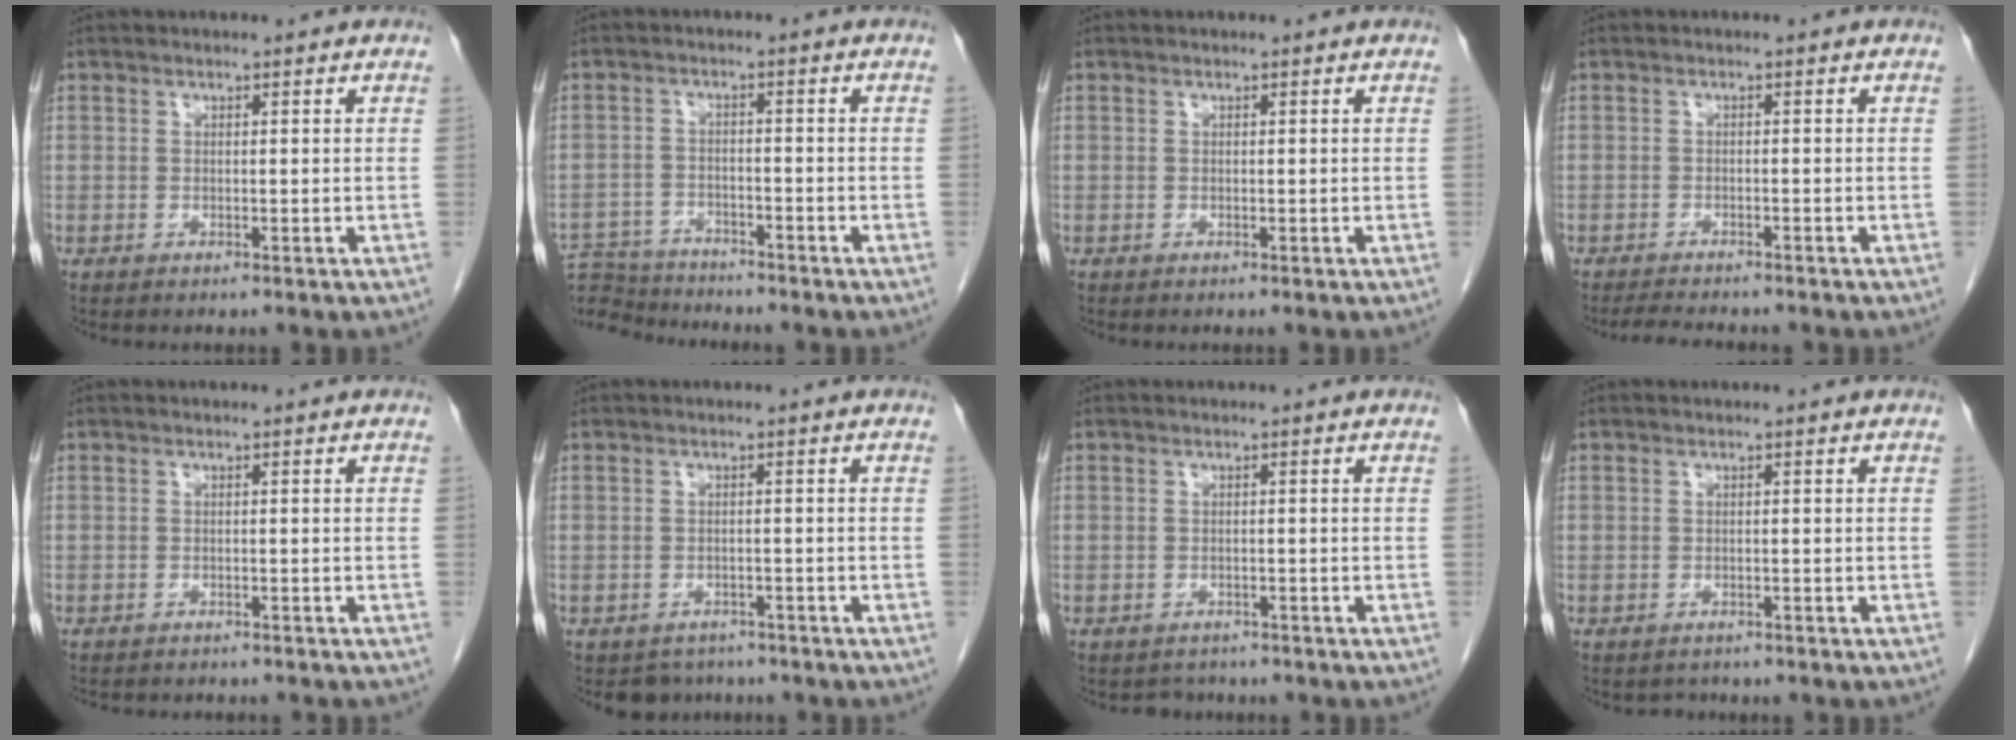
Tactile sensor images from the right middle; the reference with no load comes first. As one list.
[{"total": 9.1, "force": [-8.9, 1.7, 1.1], "torque": [-0.024, 0.004, -0.153]}, {"total": 0.0}, {"total": 4.4, "force": [-4.1, 0.5, 1.6], "torque": [-0.028, -0.014, -0.063]}, {"total": 5.6, "force": [-5.0, 1.7, 1.9], "torque": [-0.026, -0.002, -0.062]}, {"total": 3.8, "force": [-3.2, 2.1, -0.2], "torque": [0.002, 0.005, -0.045]}, {"total": 2.4, "force": [-2.0, 1.1, -0.2], "torque": [-0.004, -0.001, -0.031]}, {"total": 1.5, "force": [-1.3, 0.7, -0.1], "torque": [-0.005, -0.003, -0.019]}]